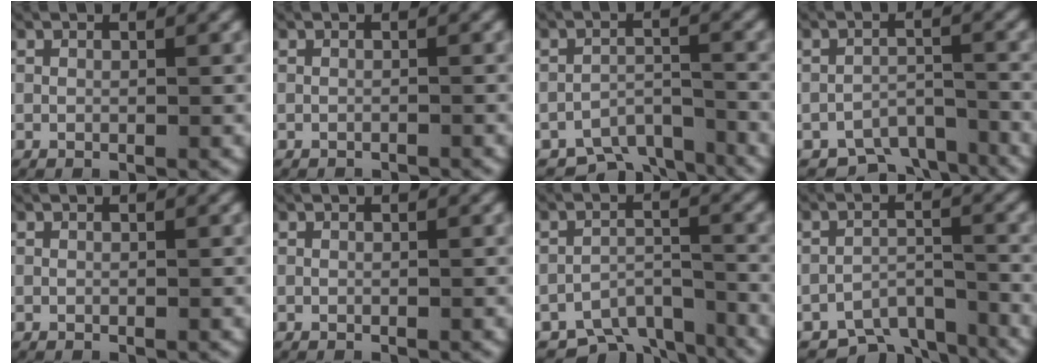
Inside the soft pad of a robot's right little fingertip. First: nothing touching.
{"total": 0.7, "force": [-0.7, 0.0, 0.0], "torque": [-0.002, -0.004, -0.009]}
{"total": 5.0, "force": [-4.0, 2.4, 1.7], "torque": [-0.018, -0.008, -0.072]}
{"total": 5.4, "force": [-4.7, 2.3, 1.4], "torque": [-0.004, -0.008, -0.082]}
{"total": 0.0}
{"total": 0.0}
{"total": 5.5, "force": [-4.3, 2.9, 2.0], "torque": [-0.027, -0.010, -0.077]}
{"total": 5.1, "force": [-4.2, 2.3, 1.8], "torque": [-0.019, -0.008, -0.075]}